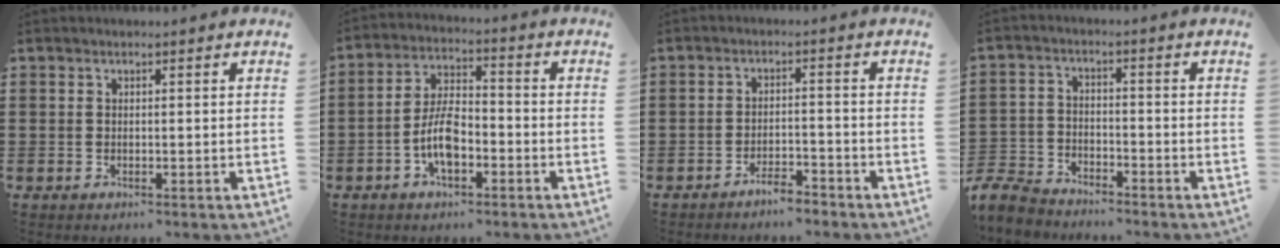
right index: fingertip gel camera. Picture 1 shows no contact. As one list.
[{"total": 6.7, "force": [-2.9, 3.2, 5.1], "torque": [-0.115, 0.002, -0.058]}, {"total": 3.2, "force": [-3.1, 0.4, 0.7], "torque": [-0.017, 0.005, -0.062]}, {"total": 5.2, "force": [-5.0, 1.3, 0.7], "torque": [-0.041, -0.001, -0.108]}]